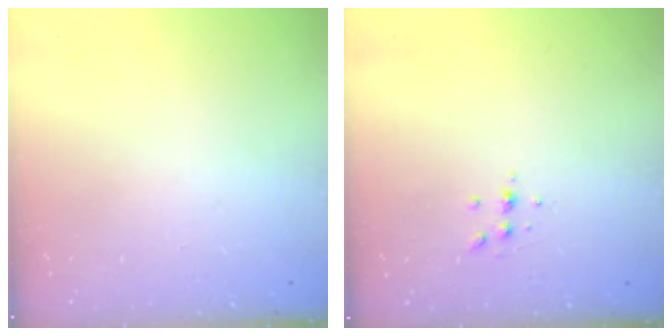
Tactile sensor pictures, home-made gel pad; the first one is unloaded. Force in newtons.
{"total": 6.1, "press": 6.1, "slide": 0.7}